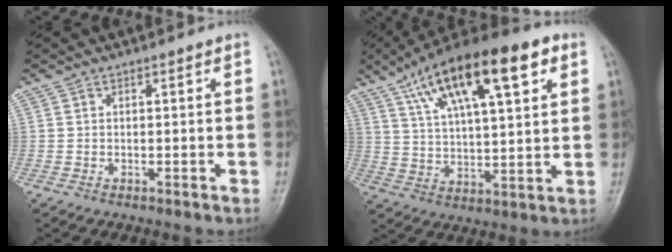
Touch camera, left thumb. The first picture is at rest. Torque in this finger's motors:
{"motor_torque": [2.36, 2.42, 1.59, -1.18, 0.17]}